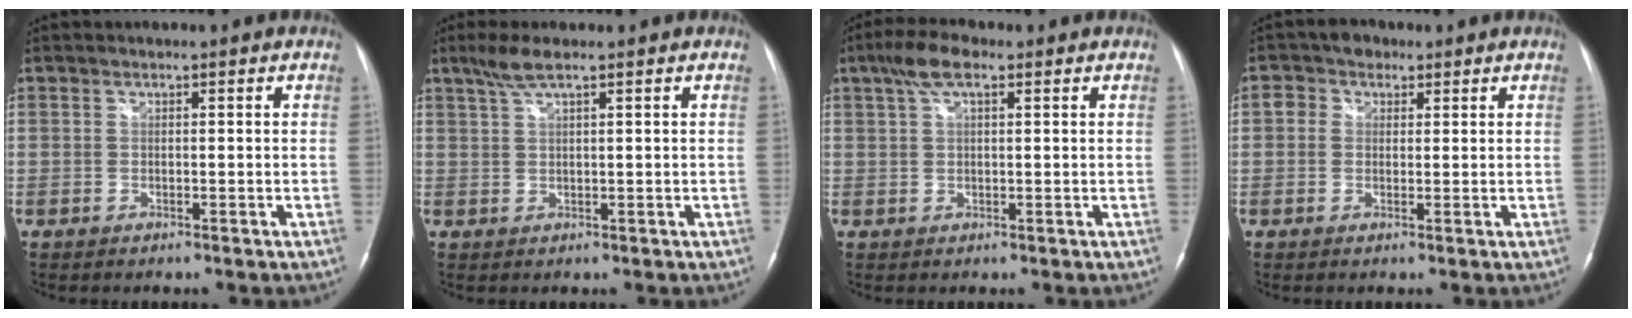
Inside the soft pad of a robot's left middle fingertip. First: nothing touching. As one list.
[{"total": 3.4, "force": [2.4, 0.2, 2.4], "torque": [-0.059, 0.010, 0.050]}, {"total": 5.0, "force": [2.8, 1.6, 3.9], "torque": [-0.085, 0.021, 0.052]}, {"total": 3.6, "force": [1.4, 2.9, 1.5], "torque": [-0.035, 0.024, 0.026]}]